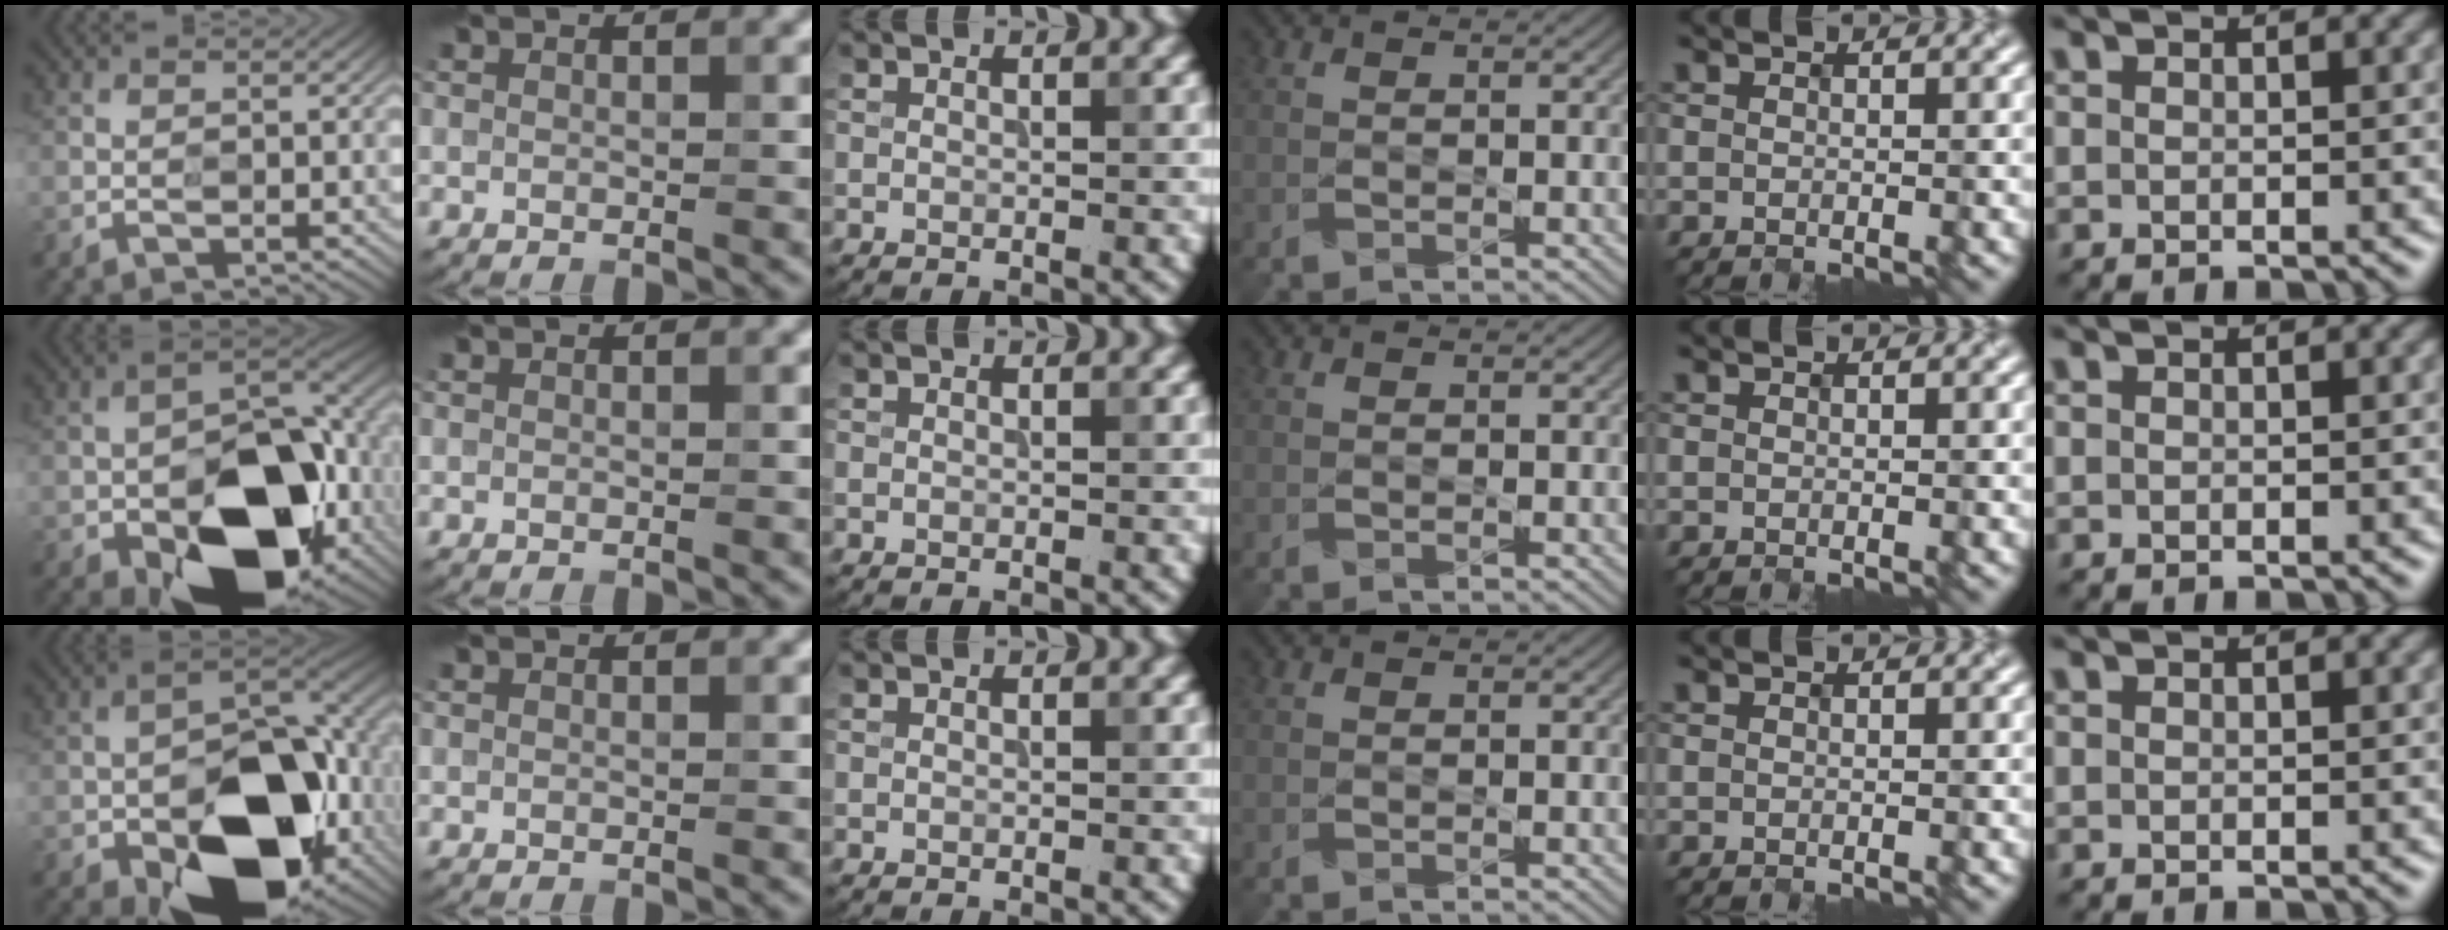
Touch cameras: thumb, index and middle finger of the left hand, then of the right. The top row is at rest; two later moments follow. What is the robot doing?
{"motion": "wipe", "object": "glasses"}